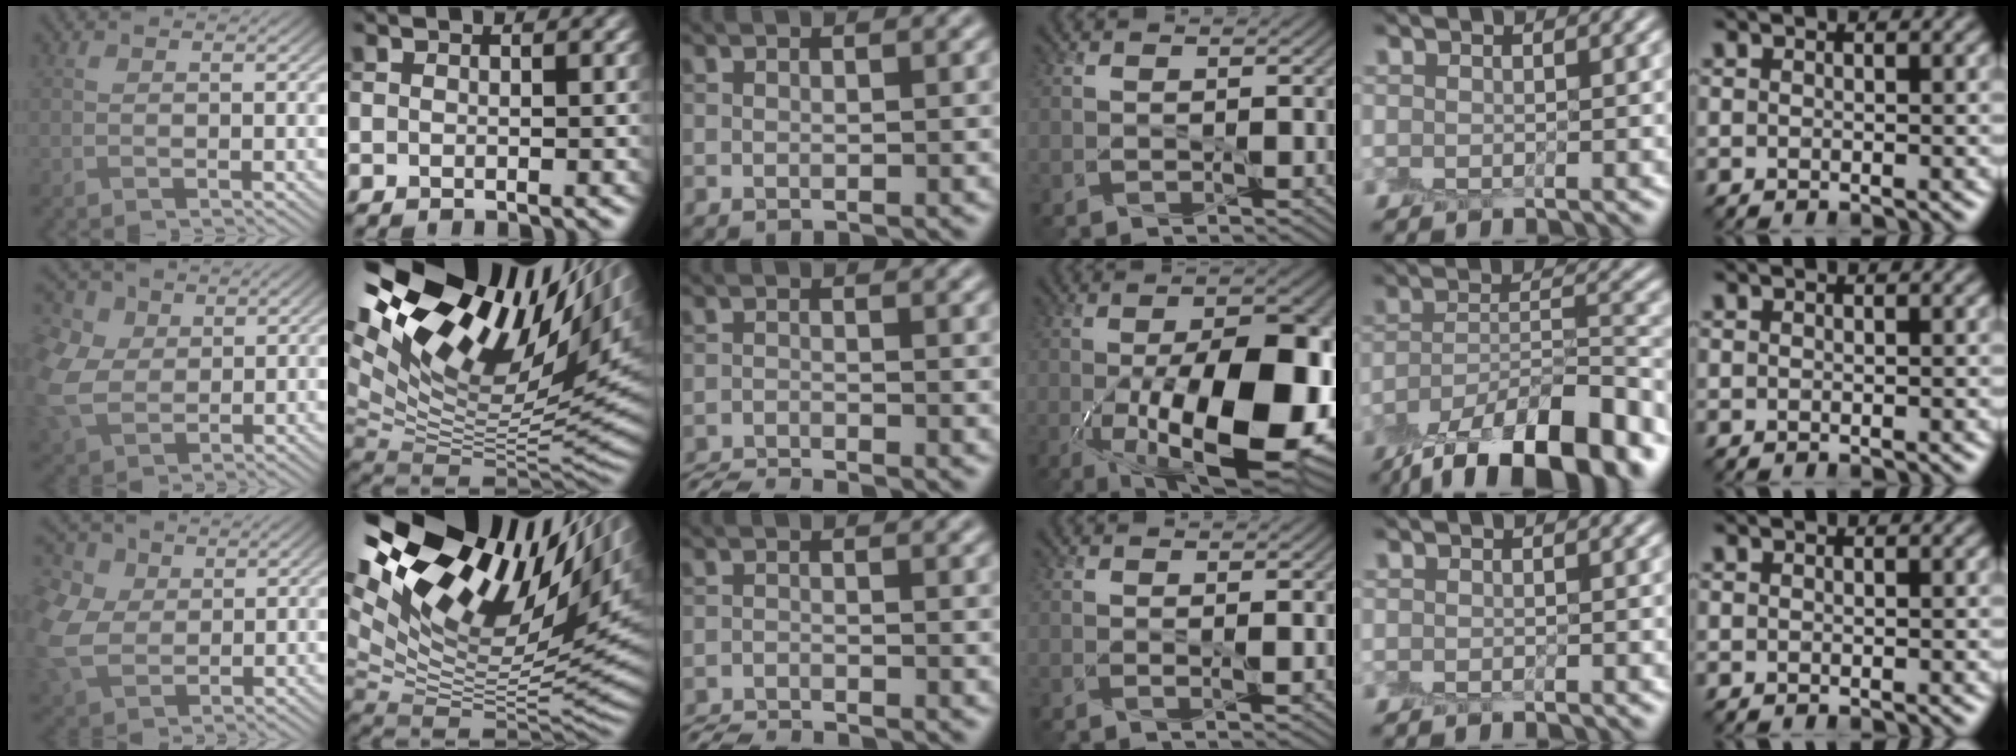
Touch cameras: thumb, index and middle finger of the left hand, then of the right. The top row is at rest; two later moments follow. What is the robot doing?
{"motion": "peel", "object": "postage stamp"}